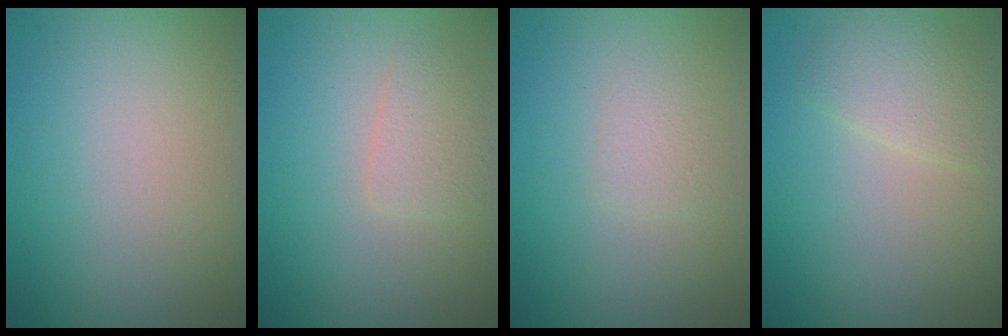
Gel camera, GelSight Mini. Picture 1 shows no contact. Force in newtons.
{"total": 1.7, "press": 1.7, "slide": 0.1}
{"total": 1.1, "press": 1.1, "slide": 0.1}
{"total": 2.4, "press": 2.4, "slide": 0.1}